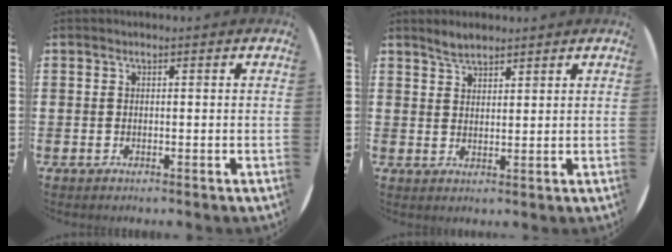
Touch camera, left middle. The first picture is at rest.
{"total": 2.7, "force": [2.5, 0.9, 0.5], "torque": [-0.014, 0.005, 0.048]}